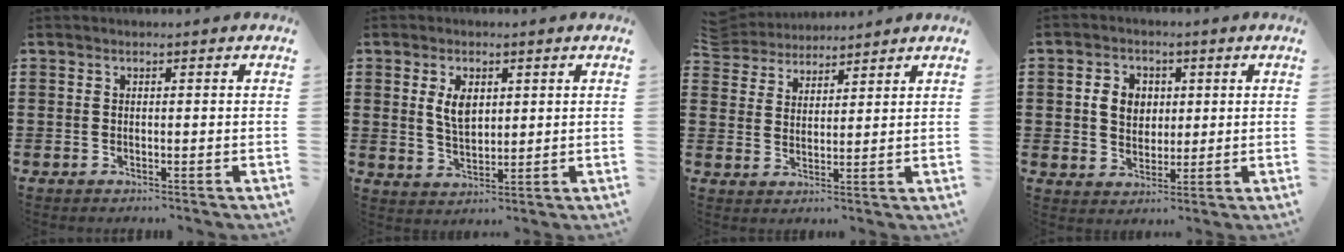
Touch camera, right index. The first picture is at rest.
{"total": 4.6, "force": [1.4, 2.6, 3.5], "torque": [-0.069, 0.006, 0.022]}
{"total": 4.4, "force": [4.2, 1.3, -0.2], "torque": [-0.018, -0.013, 0.078]}
{"total": 4.9, "force": [0.8, 4.1, 2.6], "torque": [-0.057, 0.012, 0.009]}